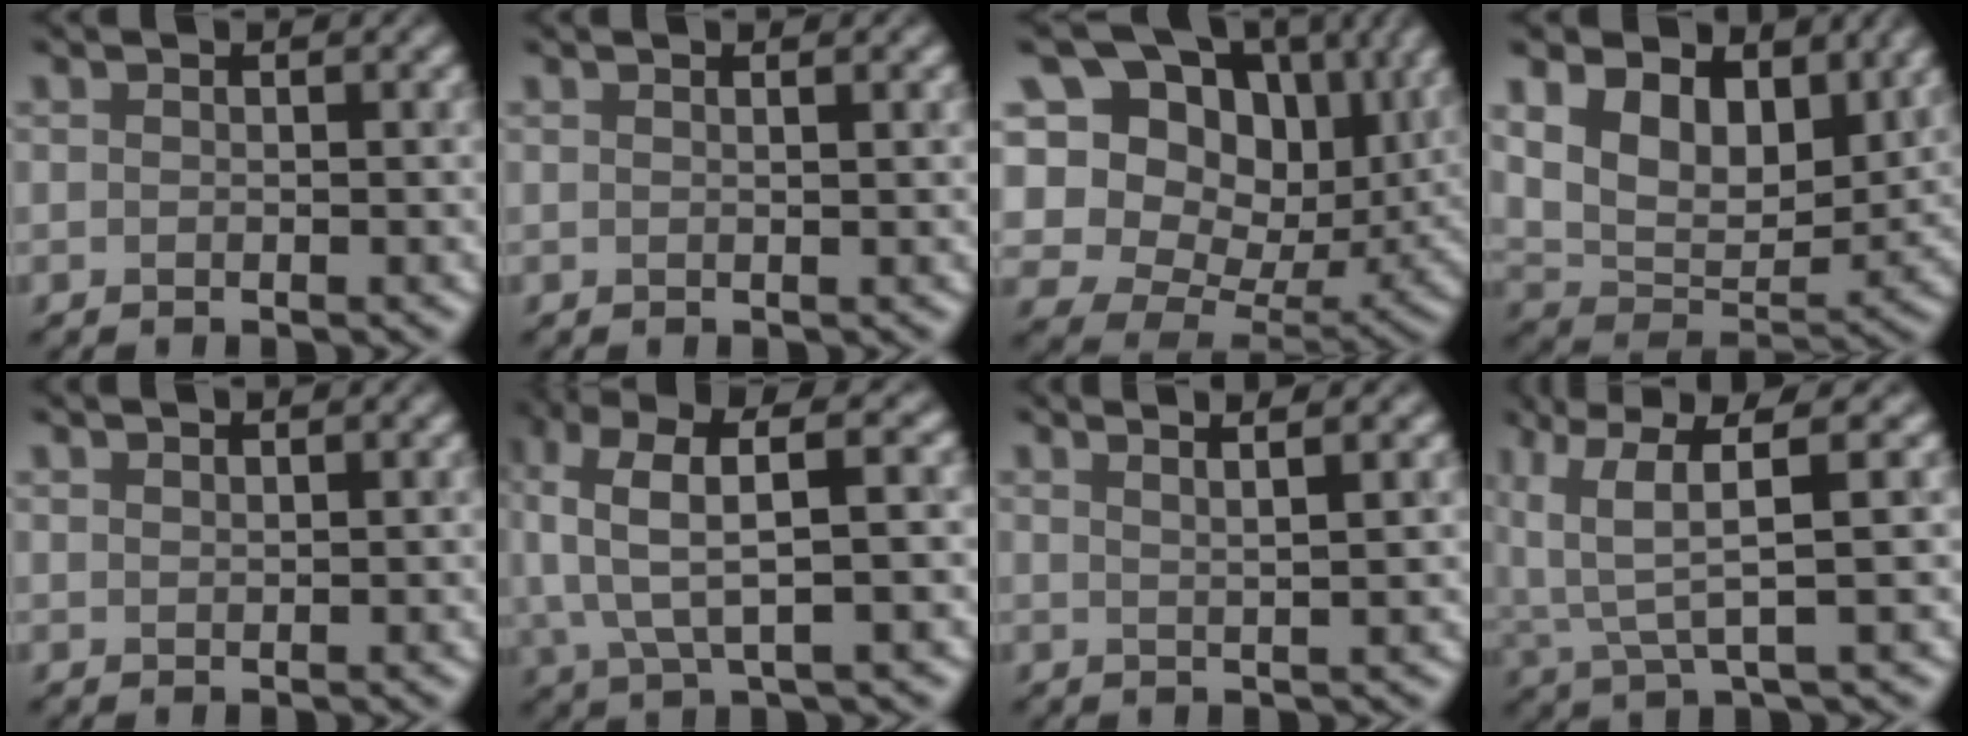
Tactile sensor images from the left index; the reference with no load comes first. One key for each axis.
{"total": 1.3, "fx": 0.6, "fy": 0.5, "fz": 1.0, "tx": -0.007, "ty": 0.003, "tz": -0.002}
{"total": 16.8, "fx": 6.3, "fy": 12.1, "fz": 9.7, "tx": -0.197, "ty": 0.033, "tz": 0.114}
{"total": 8.2, "fx": 3.9, "fy": 5.1, "fz": 5.1, "tx": -0.098, "ty": -0.014, "tz": 0.059}
{"total": 1.0, "fx": 0.9, "fy": 0.1, "fz": 0.2, "tx": -0.002, "ty": 0.001, "tz": 0.019}
{"total": 8.7, "fx": 2.3, "fy": 3.1, "fz": 7.8, "tx": -0.168, "ty": 0.020, "tz": 0.039}
{"total": 4.2, "fx": 2.8, "fy": 1.2, "fz": 2.9, "tx": -0.019, "ty": 0.023, "tz": 0.006}
{"total": 6.0, "fx": 2.7, "fy": 1.3, "fz": 5.2, "tx": -0.114, "ty": 0.006, "tz": 0.056}